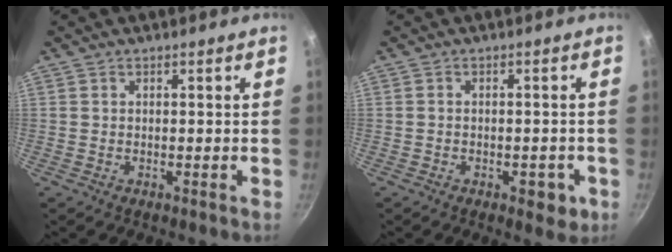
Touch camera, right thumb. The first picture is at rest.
{"total": 4.0, "force": [-1.8, 2.2, 2.9], "torque": [-0.021, 0.007, -0.019]}